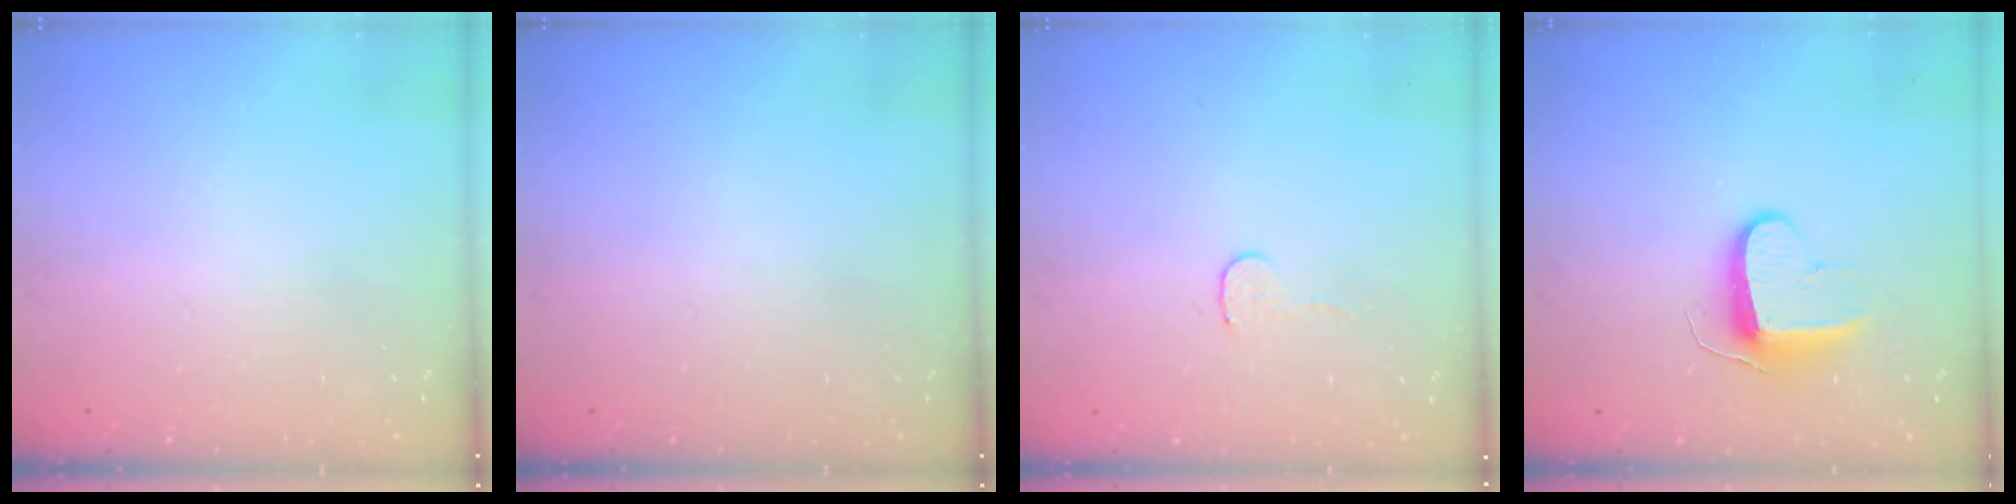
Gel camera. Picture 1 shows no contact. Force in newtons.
{"total": 0.0}
{"total": 4.1, "press": 4.1, "slide": 0.3}
{"total": 9.4, "press": 9.4, "slide": 0.2}